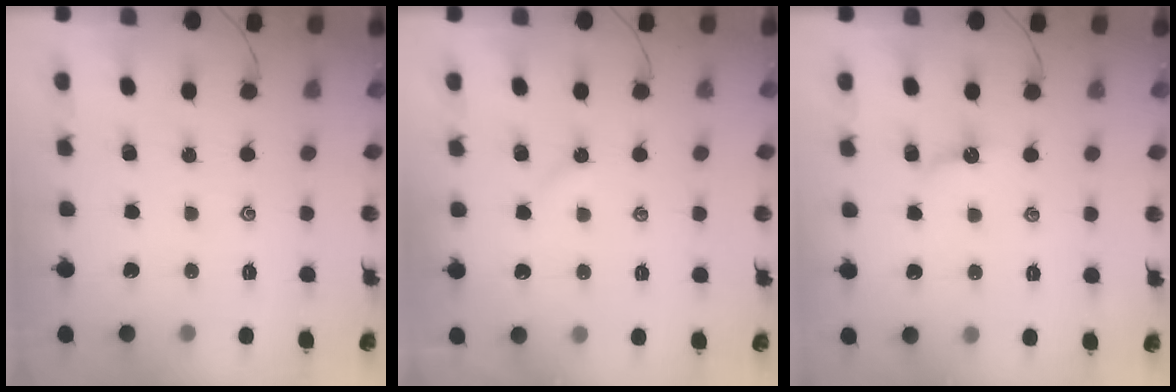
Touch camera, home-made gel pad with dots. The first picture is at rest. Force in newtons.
{"total": 3.3, "press": 3.3, "slide": 0.3}
{"total": 5.0, "press": 4.9, "slide": 0.6}